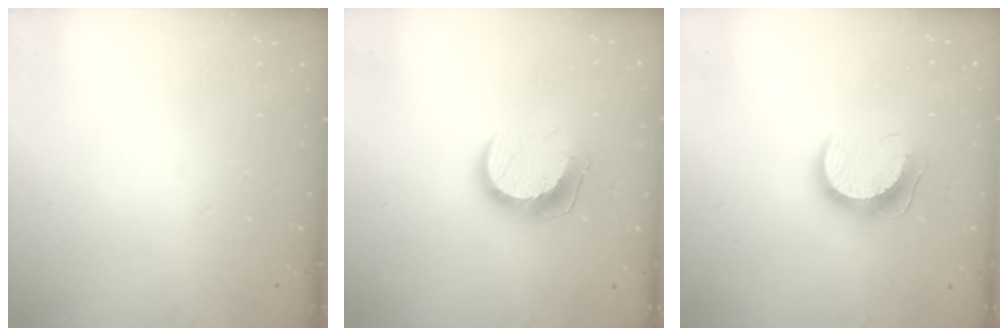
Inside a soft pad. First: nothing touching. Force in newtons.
{"total": 10.5, "press": 10.5, "slide": 0.3}
{"total": 9.8, "press": 9.8, "slide": 0.7}